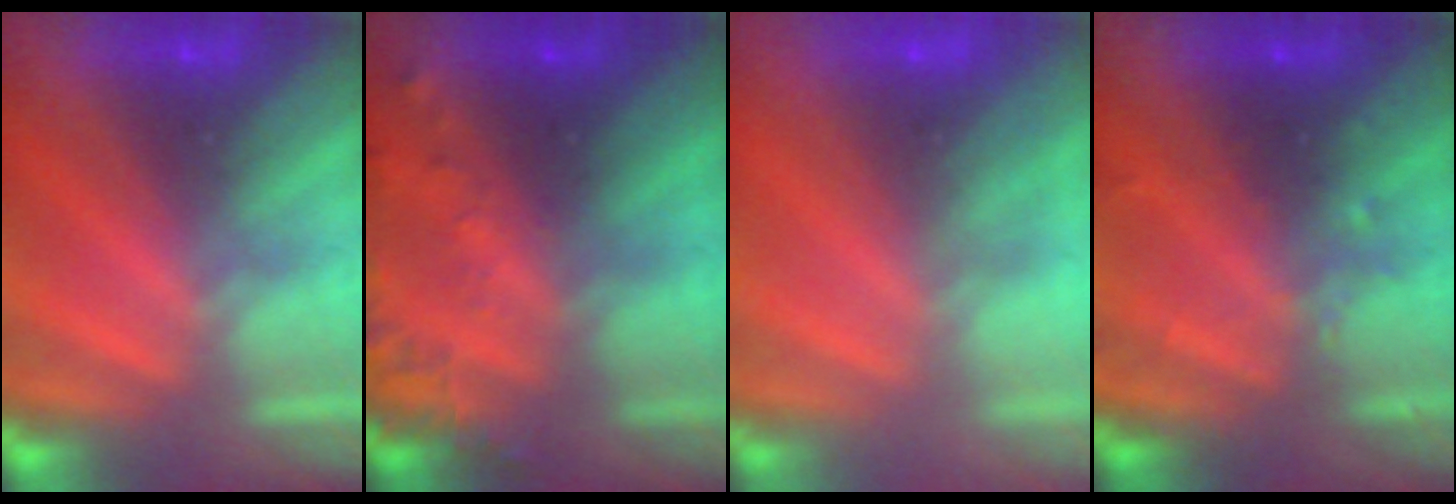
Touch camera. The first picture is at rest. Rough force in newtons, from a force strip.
{"total": 7.4}
{"total": 5.3}
{"total": 2.4}